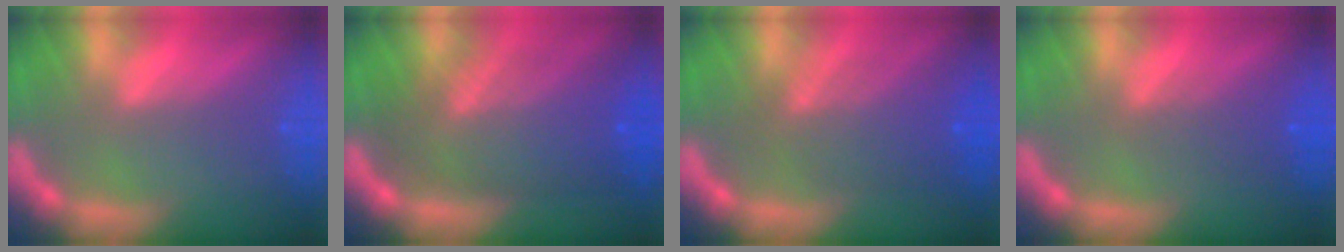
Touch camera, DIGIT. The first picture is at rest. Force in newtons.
{"total": 9.1}
{"total": 6.0}
{"total": 2.5}